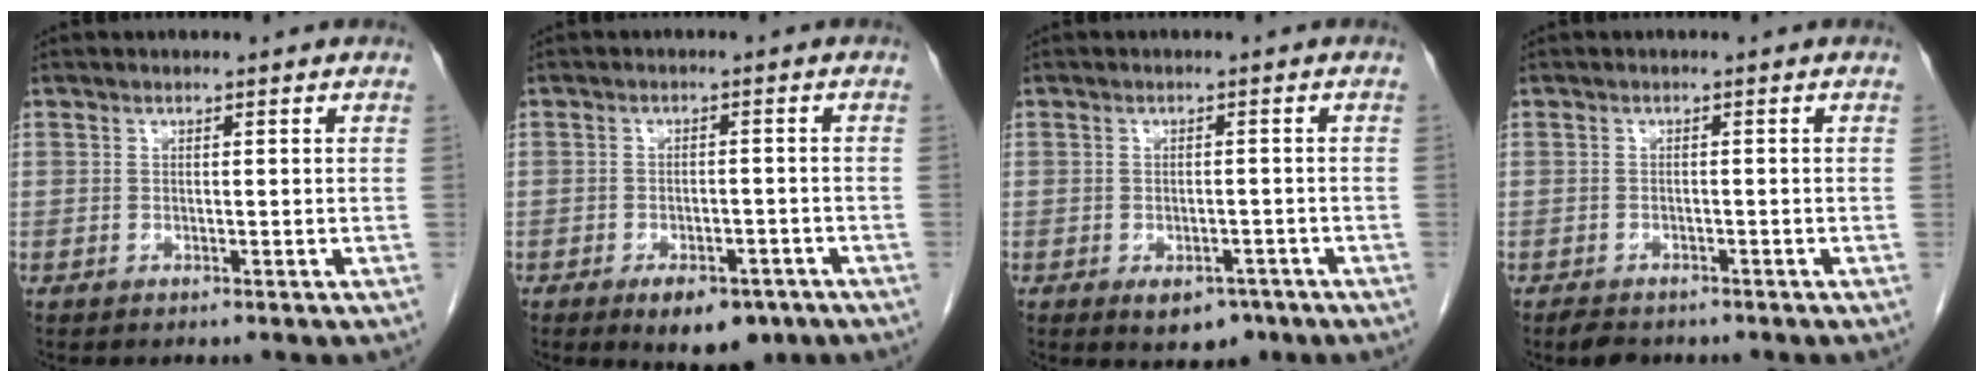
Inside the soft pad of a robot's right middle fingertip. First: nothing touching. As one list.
[{"total": 7.9, "force": [-5.2, 3.7, 4.7], "torque": [-0.060, -0.001, -0.070]}, {"total": 4.5, "force": [-2.8, 2.6, 2.5], "torque": [-0.027, 0.001, -0.029]}, {"total": 3.1, "force": [-2.5, 1.3, 1.2], "torque": [-0.024, -0.004, -0.036]}]